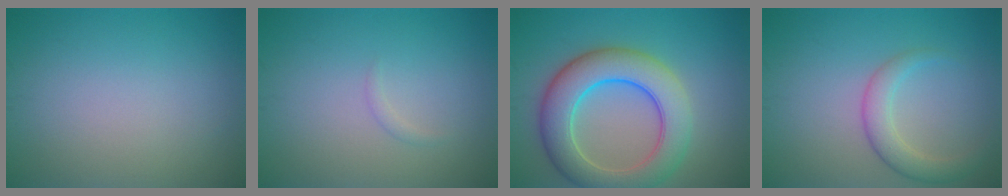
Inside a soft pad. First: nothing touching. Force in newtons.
{"total": 0.6, "press": 0.6, "slide": 0.0}
{"total": 8.4, "press": 8.3, "slide": 0.6}
{"total": 2.9, "press": 2.9, "slide": 0.2}